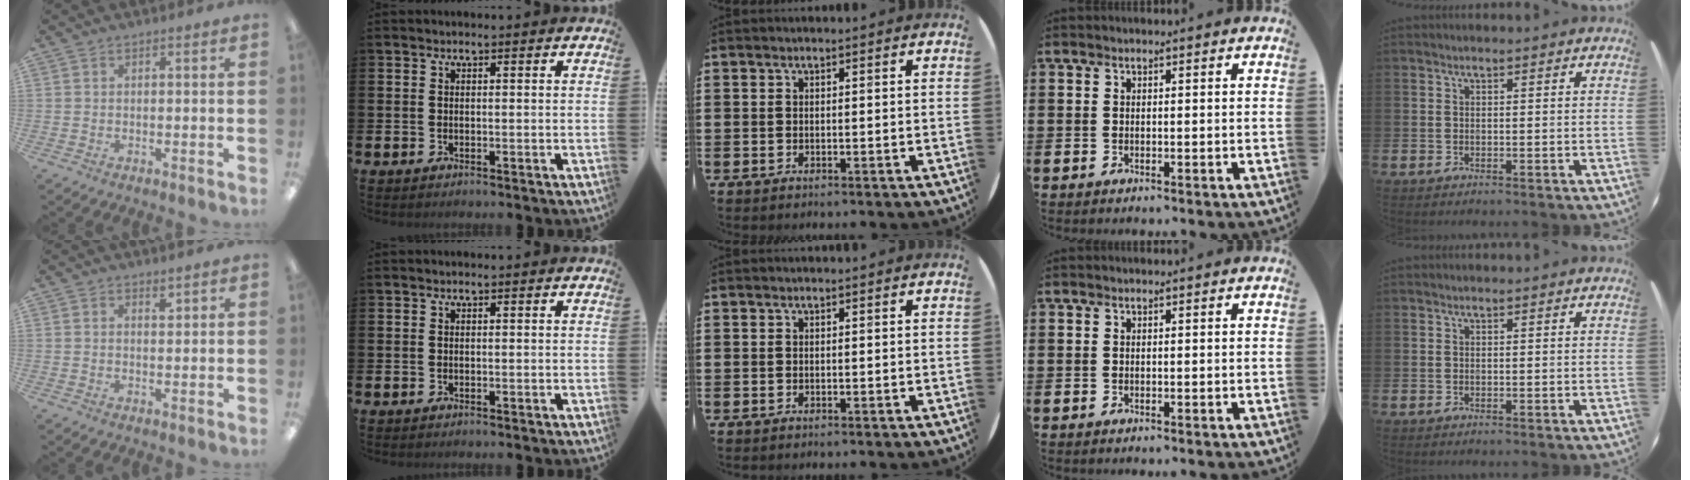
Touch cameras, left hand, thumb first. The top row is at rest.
{"thumb": {"total": 1.6, "force": [1.1, 0.7, 0.8], "torque": [-0.002, -0.006, 0.017]}}